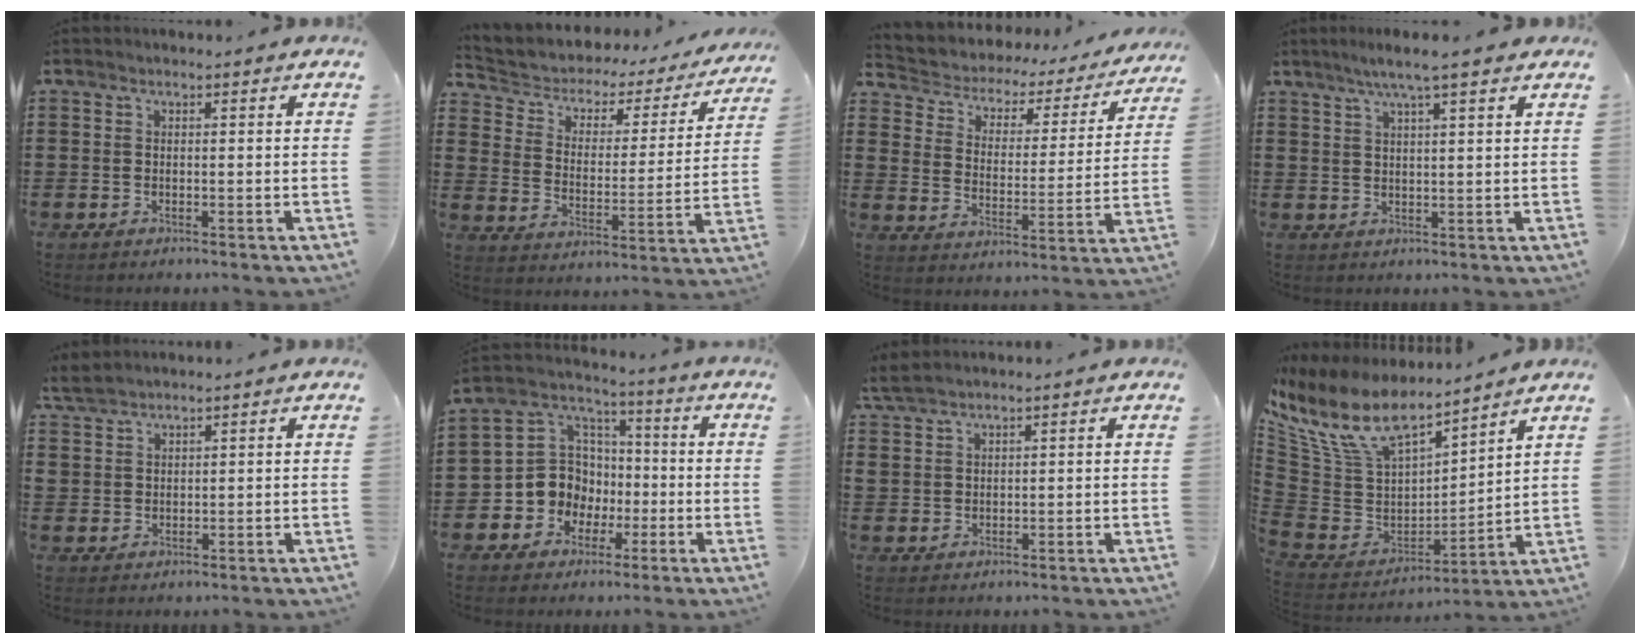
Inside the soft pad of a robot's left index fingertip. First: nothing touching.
{"total": 3.2, "force": [2.3, 1.9, 1.0], "torque": [-0.039, -0.022, 0.028]}
{"total": 2.7, "force": [2.3, 1.3, 0.5], "torque": [-0.029, -0.024, 0.027]}
{"total": 4.8, "force": [3.6, -0.1, 3.2], "torque": [-0.070, 0.000, 0.063]}
{"total": 2.8, "force": [2.6, 1.0, 0.4], "torque": [-0.018, 0.000, 0.050]}
{"total": 9.5, "force": [-1.8, 9.0, 2.4], "torque": [-0.104, 0.003, -0.035]}
{"total": 2.4, "force": [2.2, 0.7, 0.7], "torque": [-0.021, 0.003, 0.042]}
{"total": 12.5, "force": [9.0, 5.4, 6.8], "torque": [-0.180, -0.057, 0.162]}